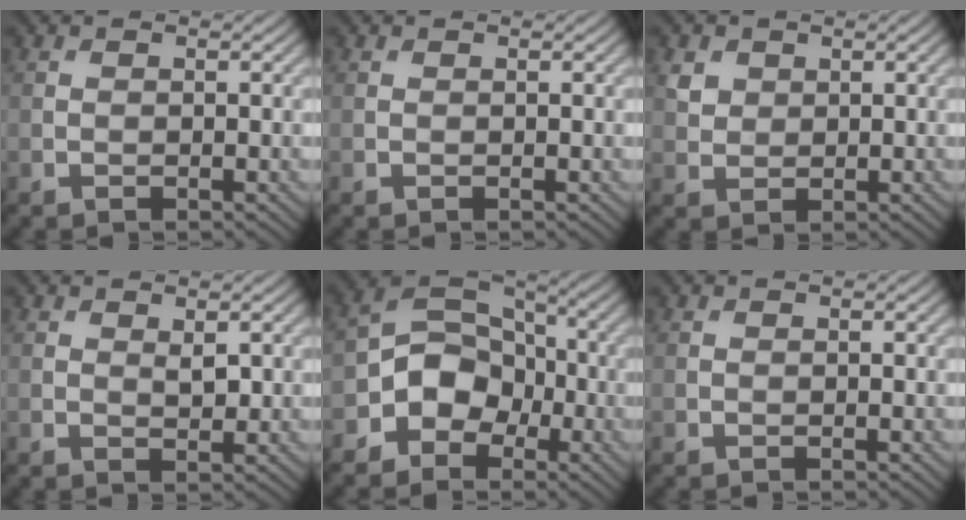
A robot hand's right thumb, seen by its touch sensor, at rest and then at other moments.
{"total": 0.0}
{"total": 2.3, "force": [1.1, 1.9, 0.7], "torque": [-0.021, -0.002, 0.022]}
{"total": 1.4, "force": [0.6, 0.6, 1.2], "torque": [-0.023, -0.006, 0.012]}
{"total": 7.5, "force": [-3.3, 5.8, 3.5], "torque": [-0.060, 0.006, -0.079]}
{"total": 0.0}